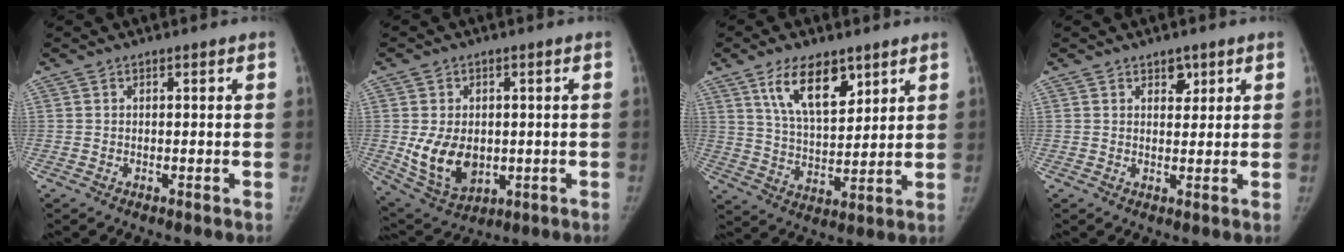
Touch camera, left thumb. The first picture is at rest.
{"total": 11.0, "force": [-0.7, 7.9, 7.7], "torque": [-0.113, -0.011, 0.010]}
{"total": 12.3, "force": [7.0, 5.7, 8.4], "torque": [-0.121, -0.040, 0.133]}
{"total": 2.8, "force": [1.7, 1.8, 1.3], "torque": [0.000, -0.010, 0.026]}